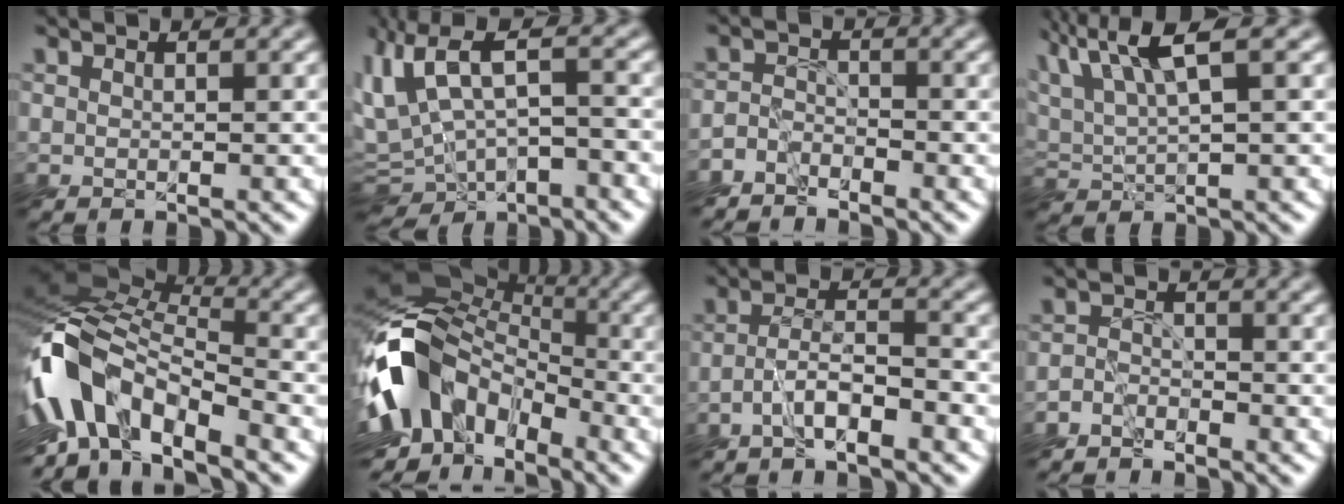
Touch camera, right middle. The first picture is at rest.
{"total": 8.0, "force": [-1.9, 4.6, 6.3], "torque": [-0.136, -0.002, -0.027]}
{"total": 2.9, "force": [-2.7, 0.9, 0.3], "torque": [0.007, 0.000, -0.069]}
{"total": 6.4, "force": [3.7, 1.3, 5.1], "torque": [-0.096, 0.021, 0.065]}
{"total": 10.7, "force": [-5.9, 4.7, 7.5], "torque": [-0.140, 0.009, -0.129]}
{"total": 12.7, "force": [-5.2, 8.6, 7.7], "torque": [-0.145, 0.002, -0.121]}
{"total": 3.7, "force": [-2.7, 0.6, 2.4], "torque": [-0.046, 0.005, -0.059]}
{"total": 2.5, "force": [-2.3, 0.8, 0.2], "torque": [0.008, 0.000, -0.059]}